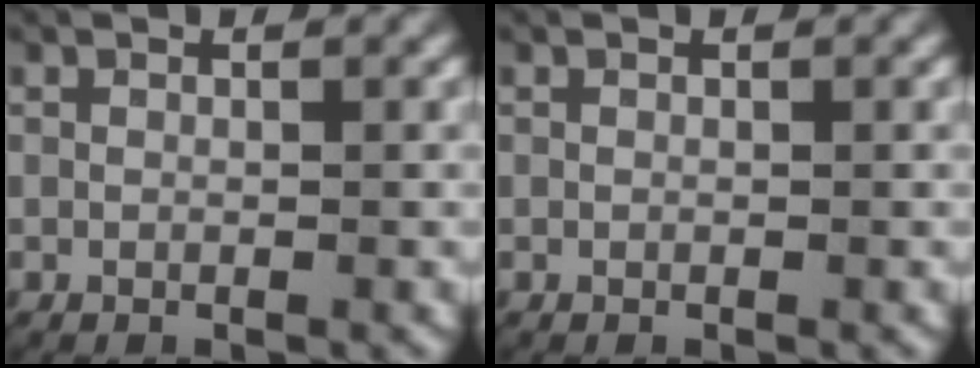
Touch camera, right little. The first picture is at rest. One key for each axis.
{"total": 0.0}